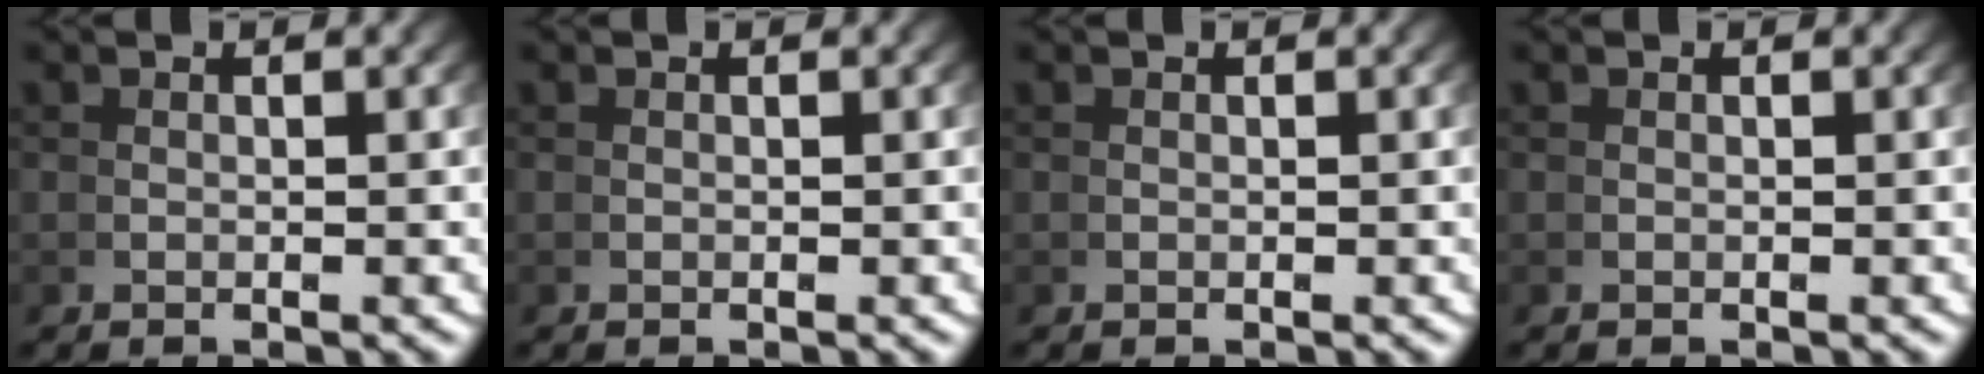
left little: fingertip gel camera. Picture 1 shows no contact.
{"total": 0.0}
{"total": 0.0}
{"total": 0.0}